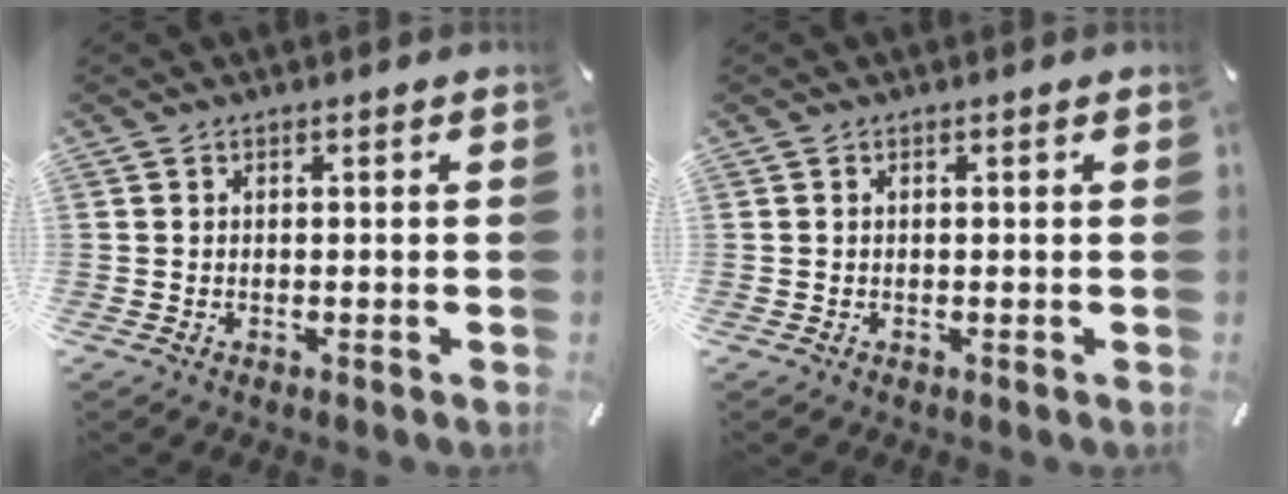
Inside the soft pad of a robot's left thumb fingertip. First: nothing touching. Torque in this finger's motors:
{"motor_torque": [-0.28, -0.23, -0.06, 0.01, -0.01]}